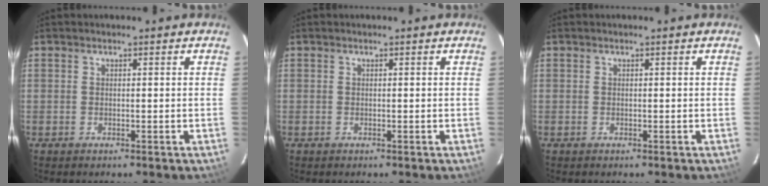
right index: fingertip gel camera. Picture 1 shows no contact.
{"total": 0.0}
{"total": 0.0}